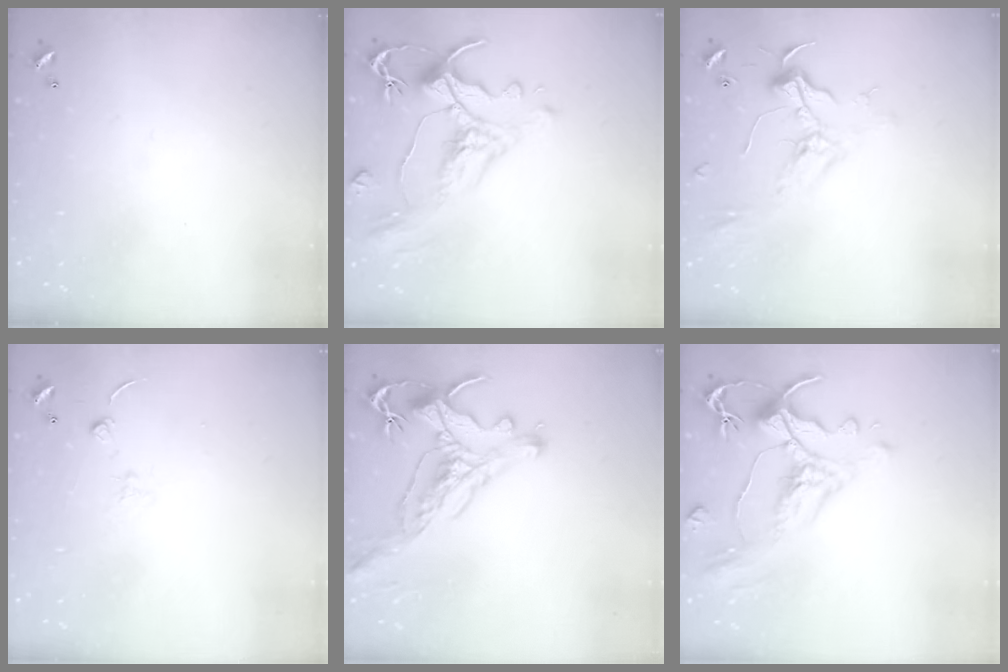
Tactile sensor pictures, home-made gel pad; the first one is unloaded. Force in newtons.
{"total": 1.6, "press": 0.0, "slide": 1.6}
{"total": 2.4, "press": 2.3, "slide": 0.8}
{"total": 0.9, "press": 0.9, "slide": 0.3}
{"total": 1.2, "press": 0.9, "slide": 0.9}
{"total": 1.6, "press": 0.0, "slide": 1.6}